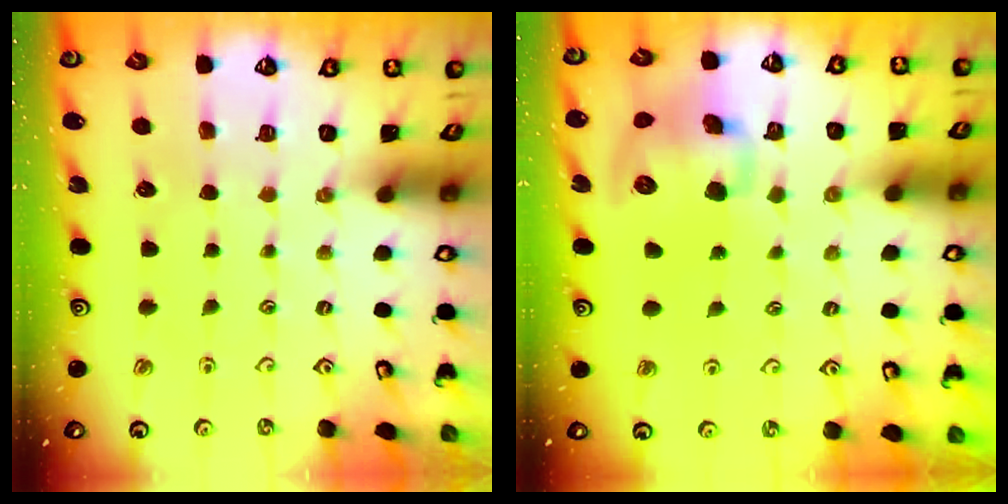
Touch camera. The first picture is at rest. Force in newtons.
{"total": 12.3, "press": 12.1, "slide": 2.0}